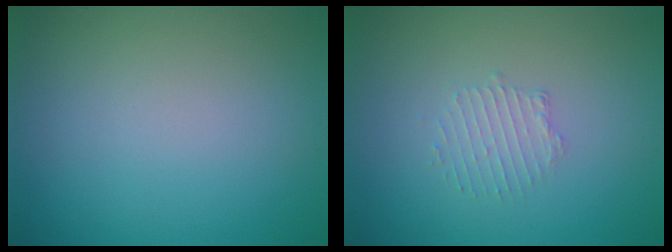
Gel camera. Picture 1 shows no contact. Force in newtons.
{"total": 1.3, "press": 0.7, "slide": 1.1}